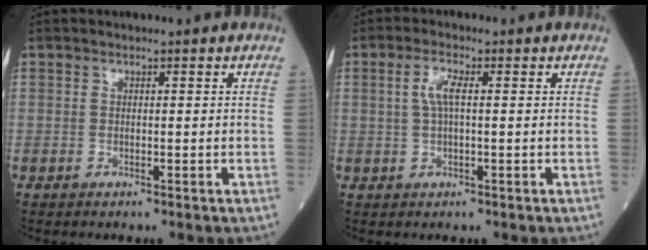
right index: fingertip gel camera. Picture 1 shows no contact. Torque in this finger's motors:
{"motor_torque": [0.42, 0.11, 0.31, 0.08]}